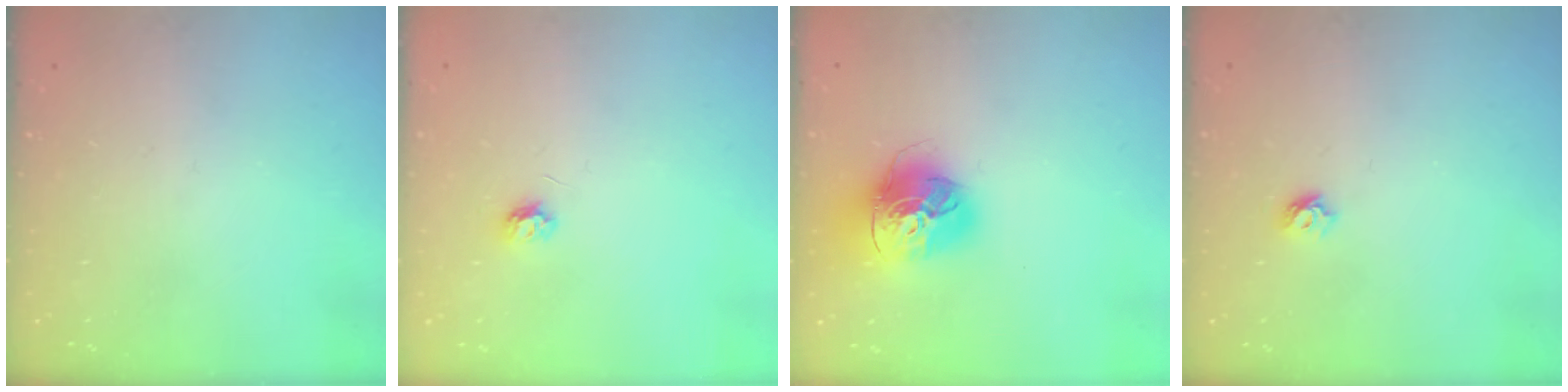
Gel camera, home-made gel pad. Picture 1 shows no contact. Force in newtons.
{"total": 3.5, "press": 3.5, "slide": 0.5}
{"total": 17.4, "press": 17.3, "slide": 2.1}
{"total": 5.5, "press": 5.5, "slide": 0.7}